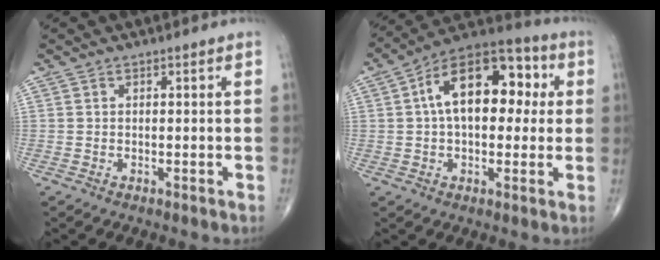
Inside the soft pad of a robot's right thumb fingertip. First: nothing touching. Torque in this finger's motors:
{"motor_torque": [0.68, 3.81, 1.81, 0.45, 0.39]}